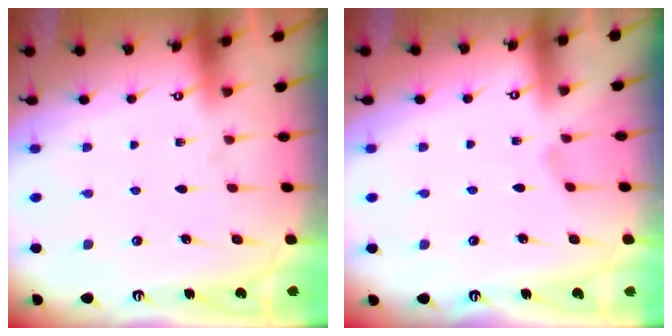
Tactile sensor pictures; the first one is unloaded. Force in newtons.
{"total": 0.6, "press": 0.5, "slide": 0.2}